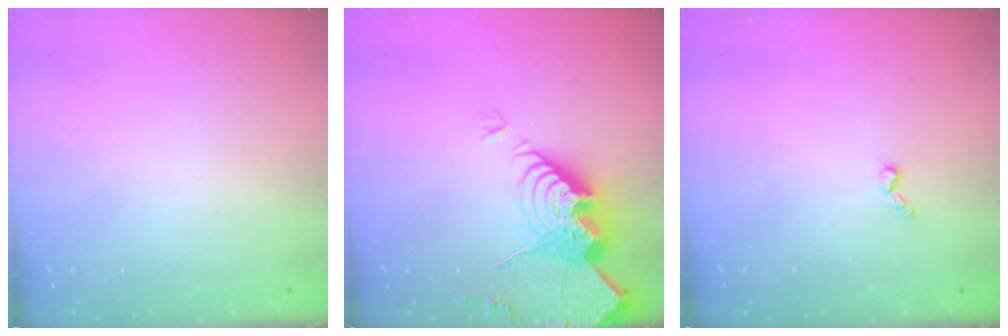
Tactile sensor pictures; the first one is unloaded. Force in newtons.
{"total": 16.2, "press": 16.1, "slide": 1.4}
{"total": 3.3, "press": 3.2, "slide": 0.5}